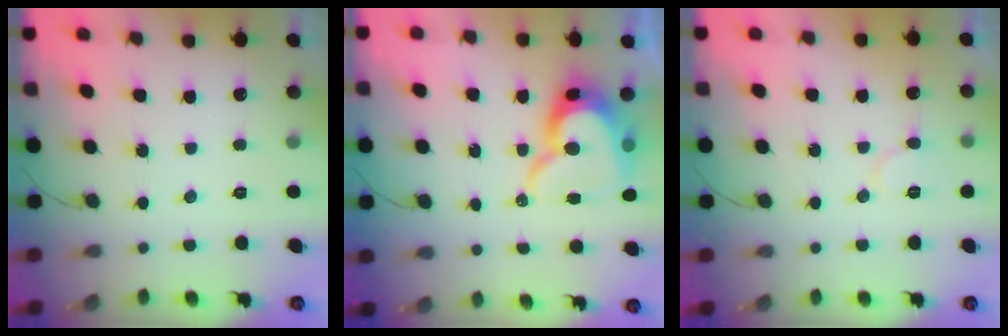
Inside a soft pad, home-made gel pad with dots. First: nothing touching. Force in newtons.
{"total": 15.3, "press": 15.2, "slide": 1.7}
{"total": 7.2, "press": 7.1, "slide": 0.7}